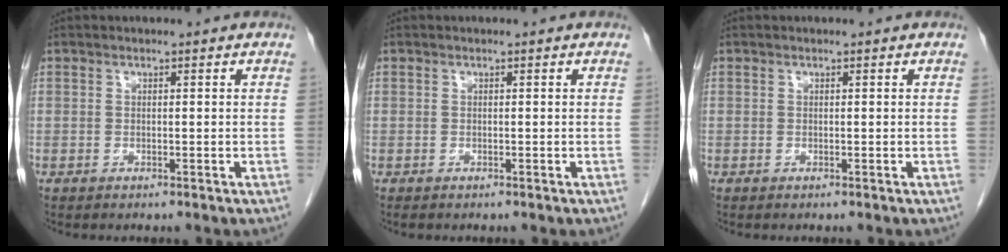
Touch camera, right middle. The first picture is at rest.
{"total": 0.0}
{"total": 0.0}